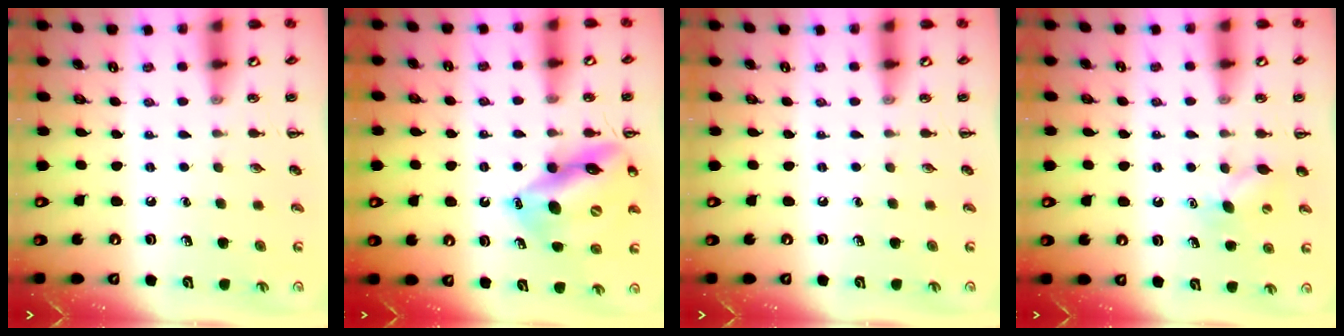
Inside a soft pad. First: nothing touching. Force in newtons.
{"total": 15.8, "press": 15.0, "slide": 4.9}
{"total": 0.0}
{"total": 6.2, "press": 6.1, "slide": 1.4}